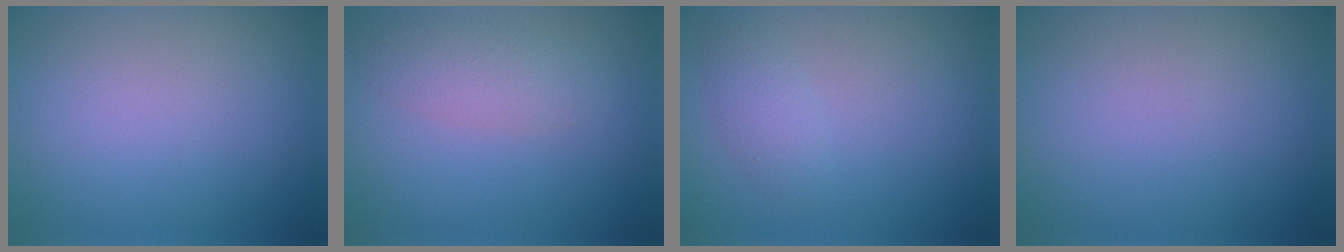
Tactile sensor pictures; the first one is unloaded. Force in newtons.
{"total": 2.5, "press": 2.5, "slide": 0.2}
{"total": 1.6, "press": 1.6, "slide": 0.0}
{"total": 0.0}